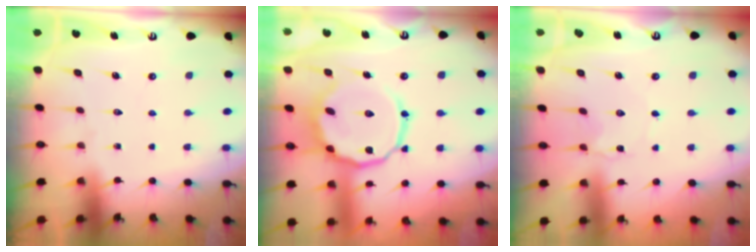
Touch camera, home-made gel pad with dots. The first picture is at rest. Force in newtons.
{"total": 12.9, "press": 12.8, "slide": 1.5}
{"total": 2.5, "press": 2.5, "slide": 0.3}